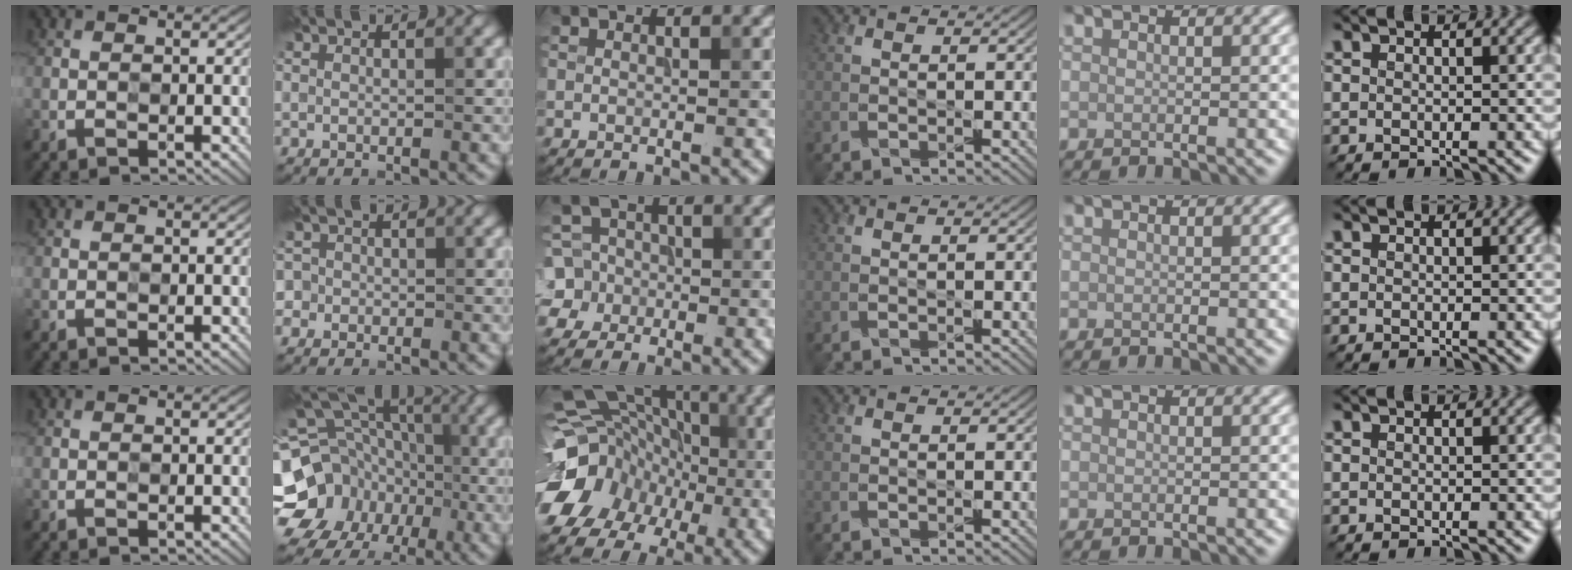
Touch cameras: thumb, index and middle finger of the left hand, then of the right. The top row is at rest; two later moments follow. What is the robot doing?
{"motion": "press", "object": "sticky note"}